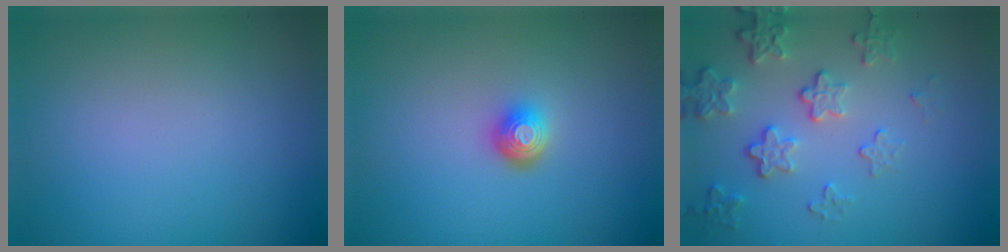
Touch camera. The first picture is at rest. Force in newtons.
{"total": 1.9, "press": 1.4, "slide": 1.3}
{"total": 4.2, "press": 3.2, "slide": 2.7}